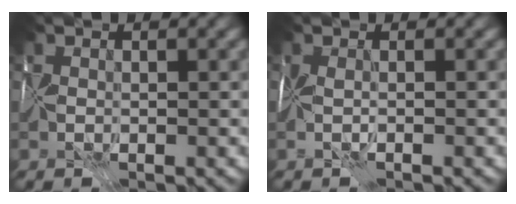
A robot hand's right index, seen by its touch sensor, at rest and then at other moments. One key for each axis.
{"total": 1.3, "fx": -0.4, "fy": 0.0, "fz": 1.2, "tx": -0.026, "ty": -0.007, "tz": -0.014}